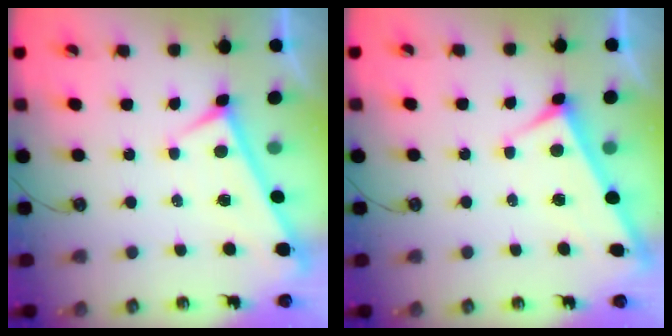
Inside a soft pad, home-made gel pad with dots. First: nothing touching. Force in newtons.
{"total": 3.6, "press": 3.6, "slide": 0.3}